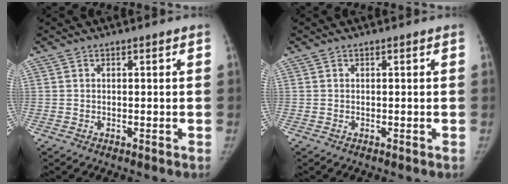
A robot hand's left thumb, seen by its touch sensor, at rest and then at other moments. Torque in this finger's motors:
{"motor_torque": [0.07, -0.06, 0.10, -0.05, 0.03]}